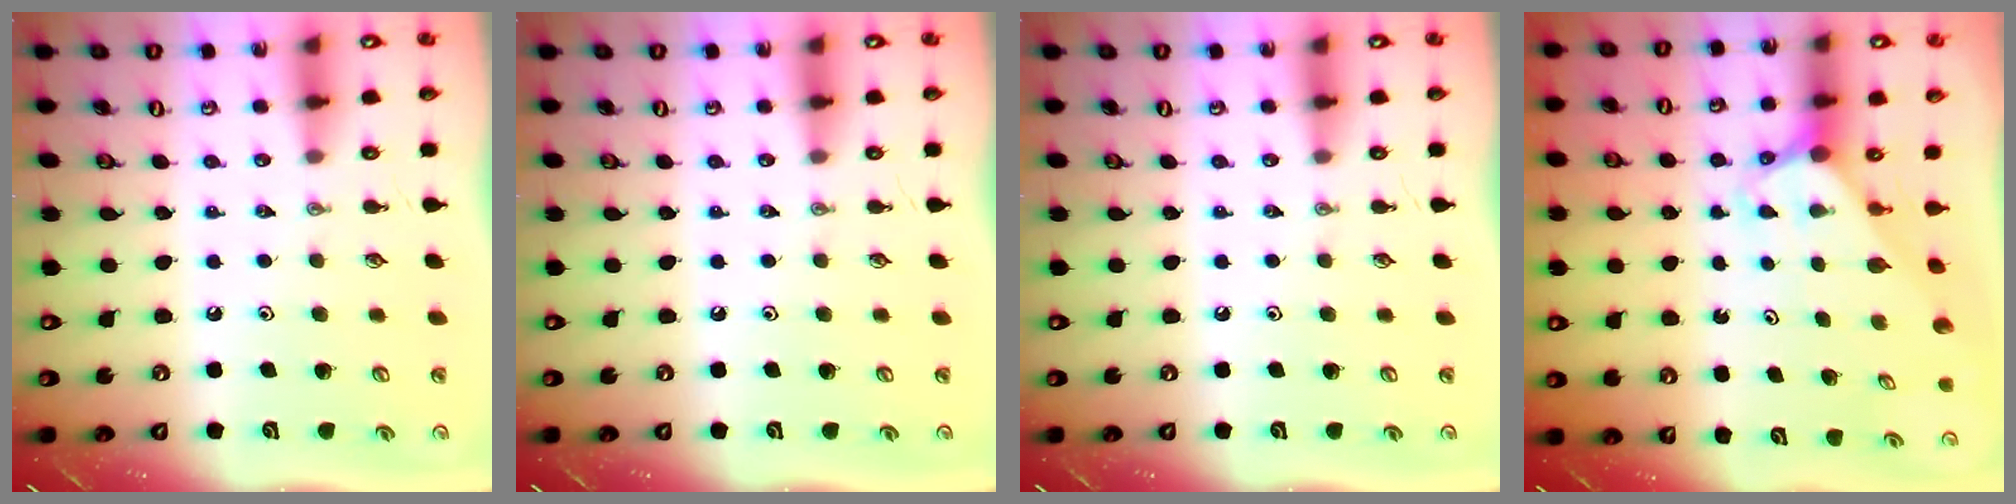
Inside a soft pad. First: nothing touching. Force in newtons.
{"total": 0.0}
{"total": 0.0}
{"total": 2.7, "press": 2.7, "slide": 0.1}